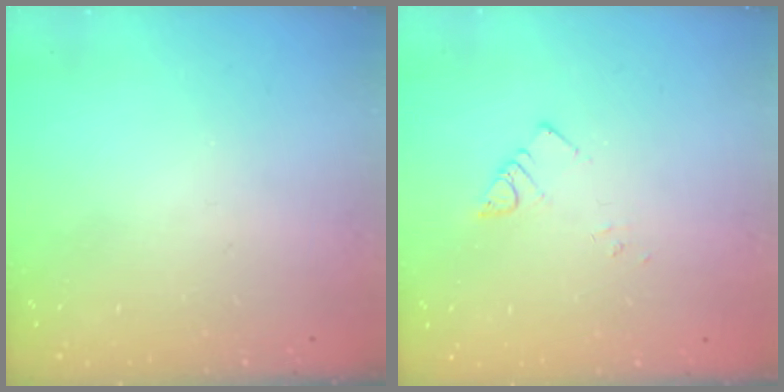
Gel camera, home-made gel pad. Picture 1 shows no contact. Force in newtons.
{"total": 2.5, "press": 2.5, "slide": 0.3}